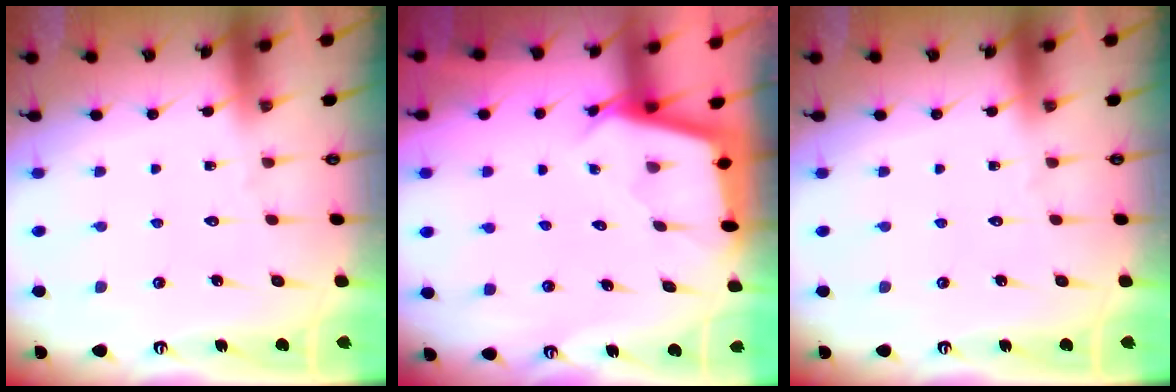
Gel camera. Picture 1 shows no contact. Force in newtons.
{"total": 2.4, "press": 2.4, "slide": 0.2}
{"total": 0.0}